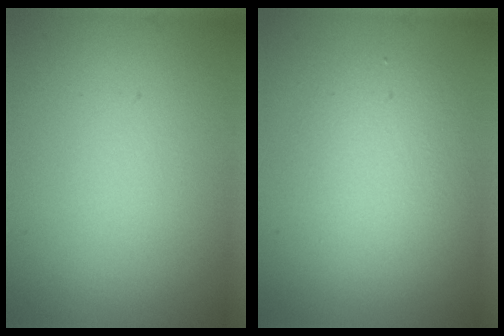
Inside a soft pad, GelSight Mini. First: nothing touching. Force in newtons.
{"total": 2.0, "press": 2.0, "slide": 0.2}